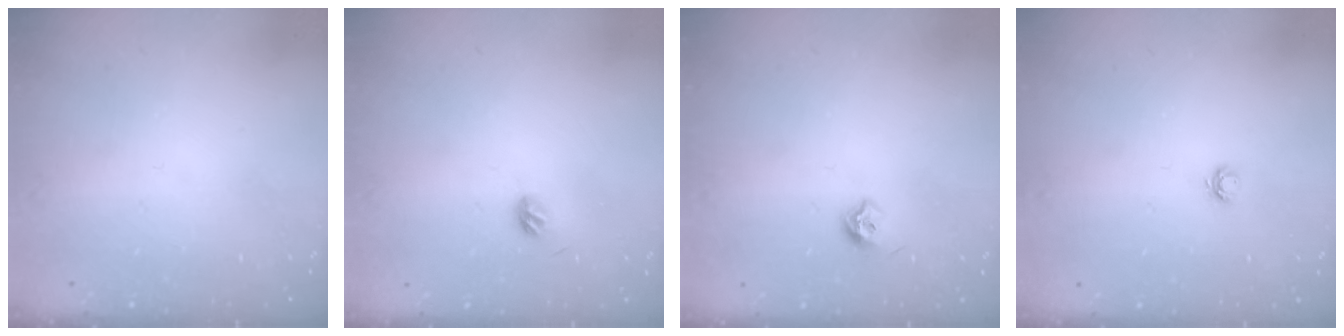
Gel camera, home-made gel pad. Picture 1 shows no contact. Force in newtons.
{"total": 4.0, "press": 3.9, "slide": 1.0}
{"total": 6.0, "press": 5.9, "slide": 1.0}
{"total": 3.7, "press": 3.7, "slide": 0.5}